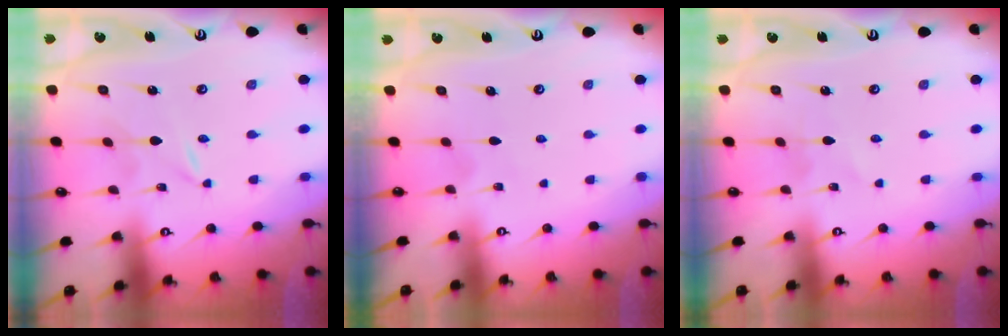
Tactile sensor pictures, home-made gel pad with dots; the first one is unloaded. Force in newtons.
{"total": 3.2, "press": 3.2, "slide": 0.3}
{"total": 2.4, "press": 2.4, "slide": 0.2}